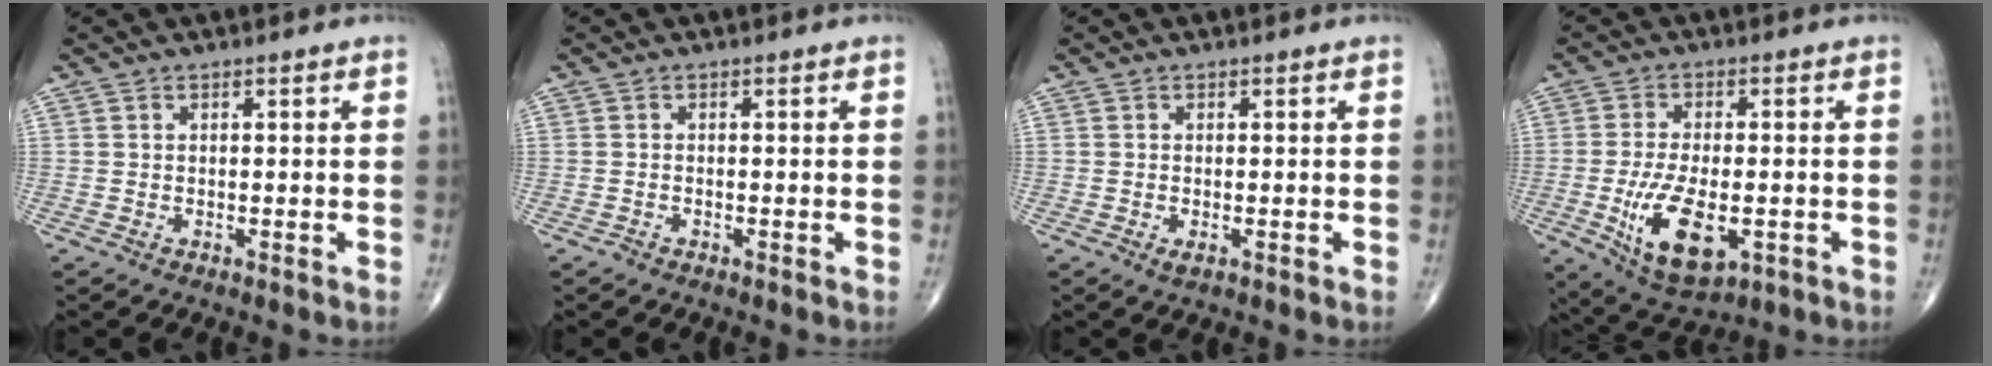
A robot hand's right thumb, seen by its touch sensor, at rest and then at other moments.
{"total": 0.5, "force": [-0.4, 0.3, 0.2], "torque": [-0.005, -0.001, -0.011]}
{"total": 1.2, "force": [-0.4, 0.6, 1.0], "torque": [-0.016, -0.003, -0.006]}
{"total": 12.7, "force": [-3.3, 6.1, 10.6], "torque": [-0.190, -0.009, -0.043]}